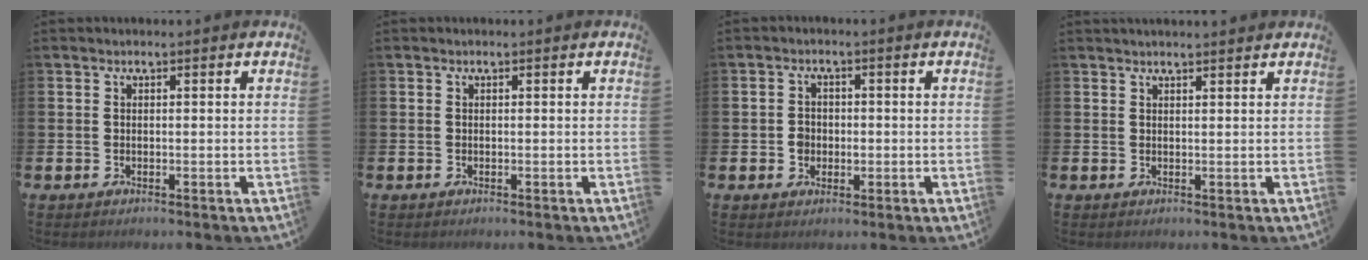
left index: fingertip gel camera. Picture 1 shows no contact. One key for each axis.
{"total": 0.0}
{"total": 2.1, "fx": -0.3, "fy": 2.0, "fz": 0.7, "tx": -0.009, "ty": 0.005, "tz": -0.012}
{"total": 1.3, "fx": 1.3, "fy": -0.1, "fz": 0.2, "tx": 0.005, "ty": -0.006, "tz": 0.021}